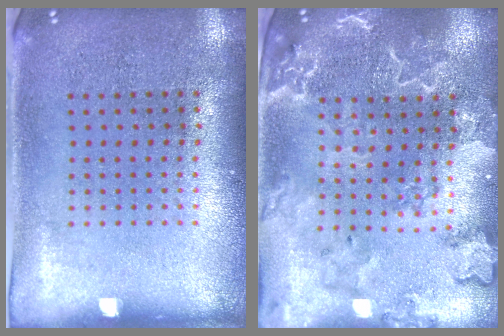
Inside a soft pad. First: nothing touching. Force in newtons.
{"total": 2.6, "press": 2.5, "slide": 0.9}